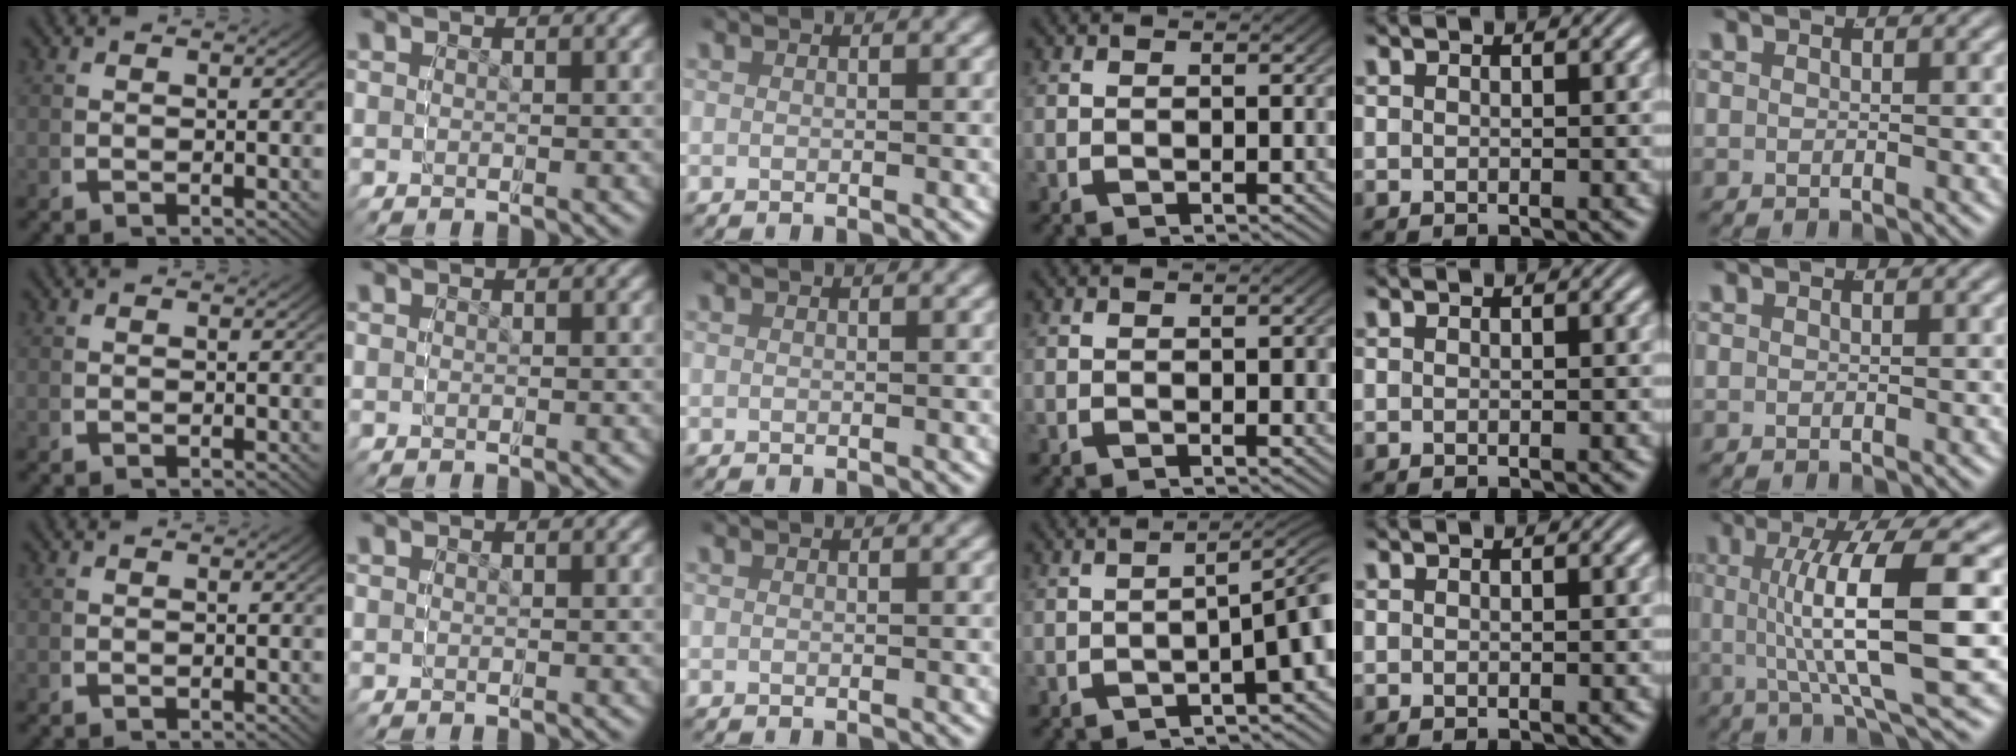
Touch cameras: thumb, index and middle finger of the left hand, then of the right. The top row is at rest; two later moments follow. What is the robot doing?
{"motion": "grasp_and_lifting", "object": "bottle"}